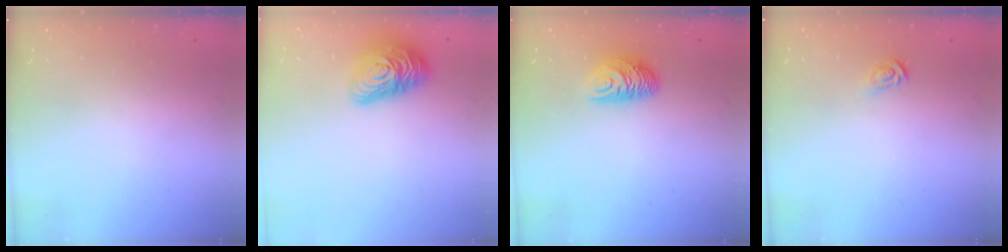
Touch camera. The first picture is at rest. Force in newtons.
{"total": 14.2, "press": 14.2, "slide": 0.8}
{"total": 8.6, "press": 8.6, "slide": 0.1}
{"total": 2.8, "press": 2.8, "slide": 0.2}